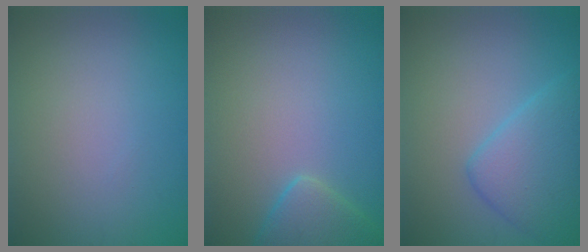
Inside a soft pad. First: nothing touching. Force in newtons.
{"total": 3.2, "press": 3.2, "slide": 0.2}
{"total": 5.3, "press": 5.3, "slide": 0.1}